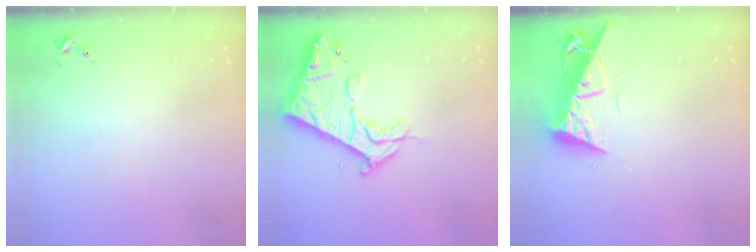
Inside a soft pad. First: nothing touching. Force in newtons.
{"total": 15.7, "press": 15.6, "slide": 1.7}
{"total": 9.3, "press": 9.2, "slide": 1.1}